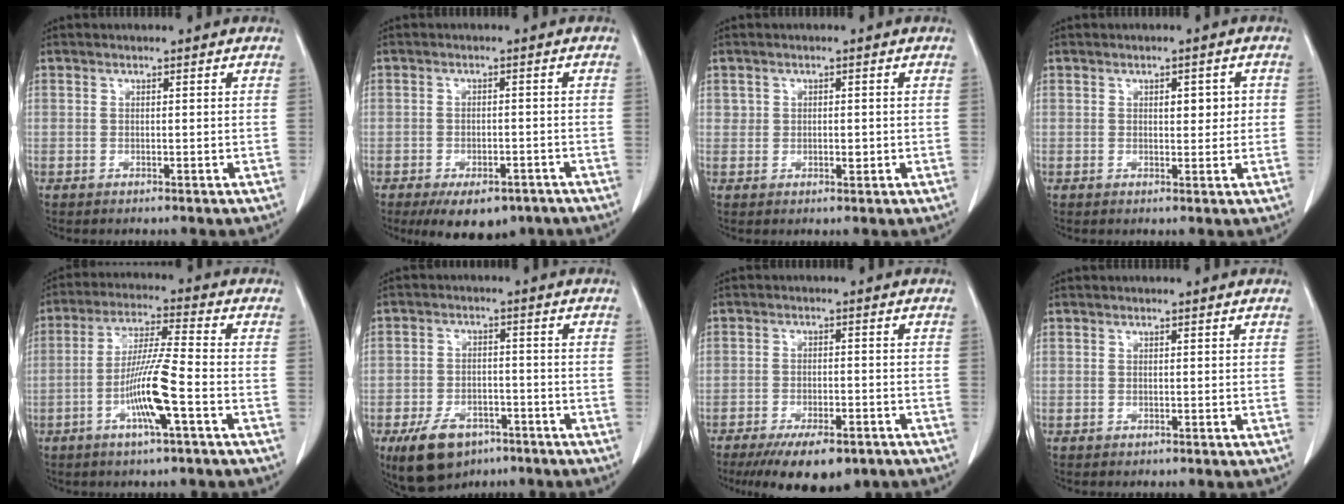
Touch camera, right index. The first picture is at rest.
{"total": 8.5, "force": [-5.9, 4.3, 4.3], "torque": [-0.052, 0.001, -0.084]}
{"total": 1.9, "force": [0.1, 1.4, 1.2], "torque": [-0.020, 0.003, 0.005]}
{"total": 3.2, "force": [0.6, 1.5, 2.8], "torque": [-0.034, 0.003, 0.010]}
{"total": 10.0, "force": [-3.4, -0.1, 9.4], "torque": [-0.186, -0.005, -0.067]}
{"total": 9.0, "force": [-5.6, 5.4, 4.5], "torque": [-0.086, -0.001, -0.085]}
{"total": 10.5, "force": [-7.5, 3.8, 6.3], "torque": [-0.091, -0.008, -0.111]}
{"total": 0.0}